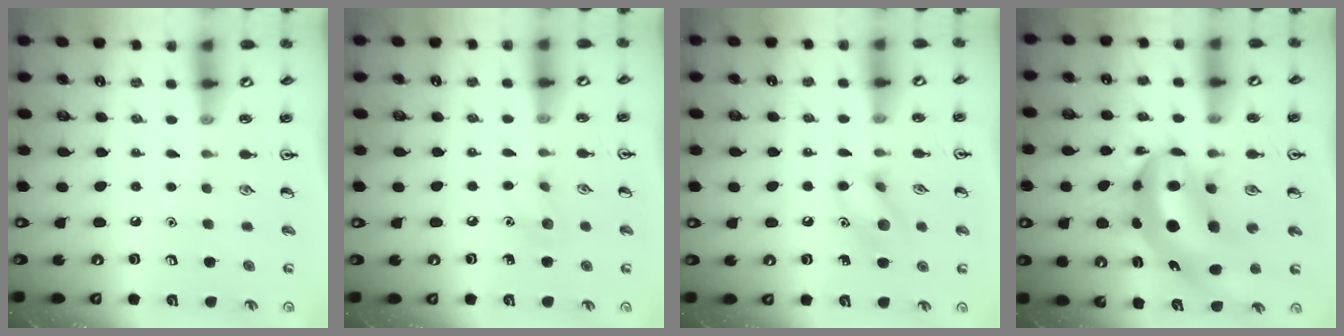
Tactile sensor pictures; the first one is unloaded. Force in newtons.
{"total": 6.1, "press": 5.8, "slide": 1.9}
{"total": 9.5, "press": 9.5, "slide": 0.8}
{"total": 11.9, "press": 11.3, "slide": 3.6}